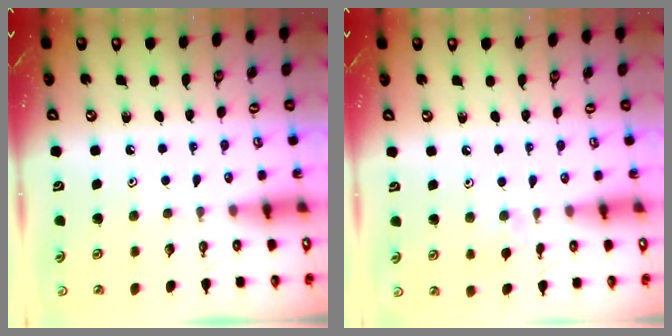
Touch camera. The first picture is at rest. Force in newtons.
{"total": 5.7, "press": 5.6, "slide": 0.8}